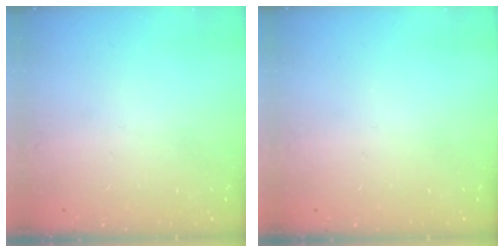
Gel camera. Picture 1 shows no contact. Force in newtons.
{"total": 0.0}